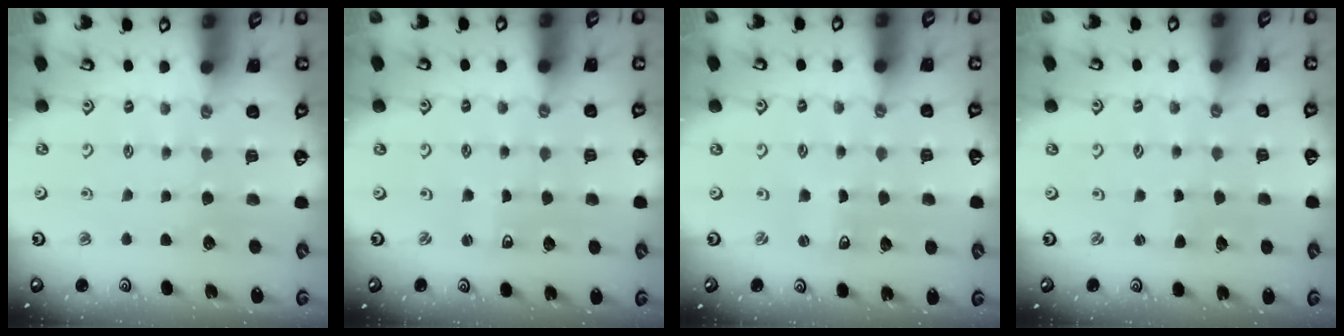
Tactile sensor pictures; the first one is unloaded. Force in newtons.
{"total": 2.1, "press": 2.0, "slide": 0.4}
{"total": 1.5, "press": 1.5, "slide": 0.1}
{"total": 0.9, "press": 0.9, "slide": 0.1}